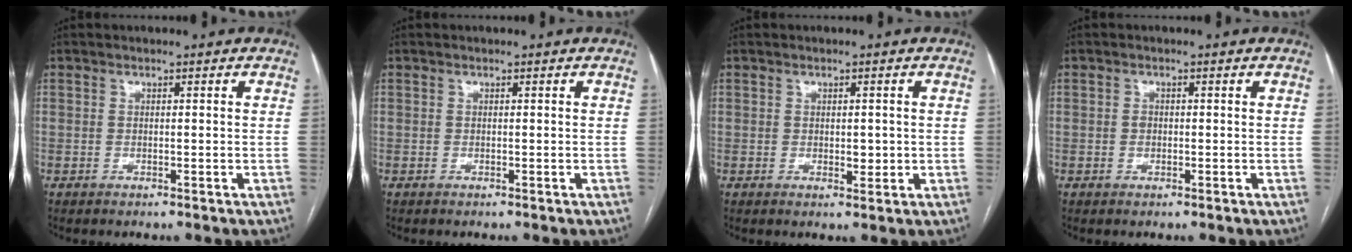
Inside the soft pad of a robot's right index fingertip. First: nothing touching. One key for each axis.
{"total": 0.0}
{"total": 2.1, "fx": 0.0, "fy": 1.2, "fz": 1.7, "tx": -0.022, "ty": -0.003, "tz": 0.004}
{"total": 1.0, "fx": -0.1, "fy": 0.9, "fz": 0.6, "tx": -0.012, "ty": 0.002, "tz": -0.001}